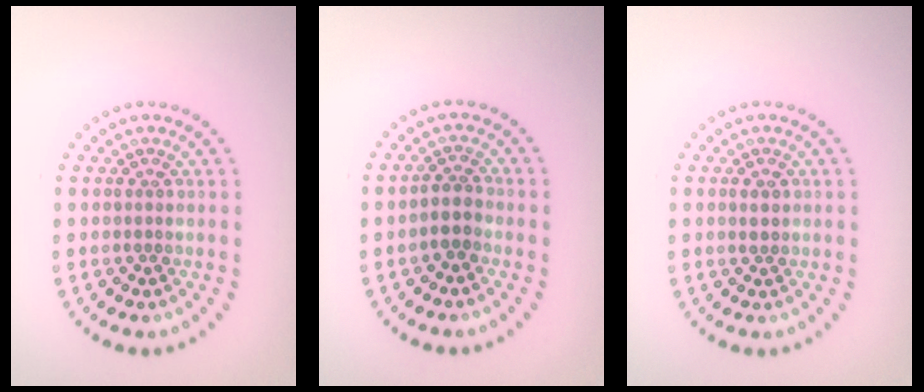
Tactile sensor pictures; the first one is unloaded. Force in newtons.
{"total": 1.9, "press": 1.7, "slide": 0.8}
{"total": 1.0, "press": 1.0, "slide": 0.3}